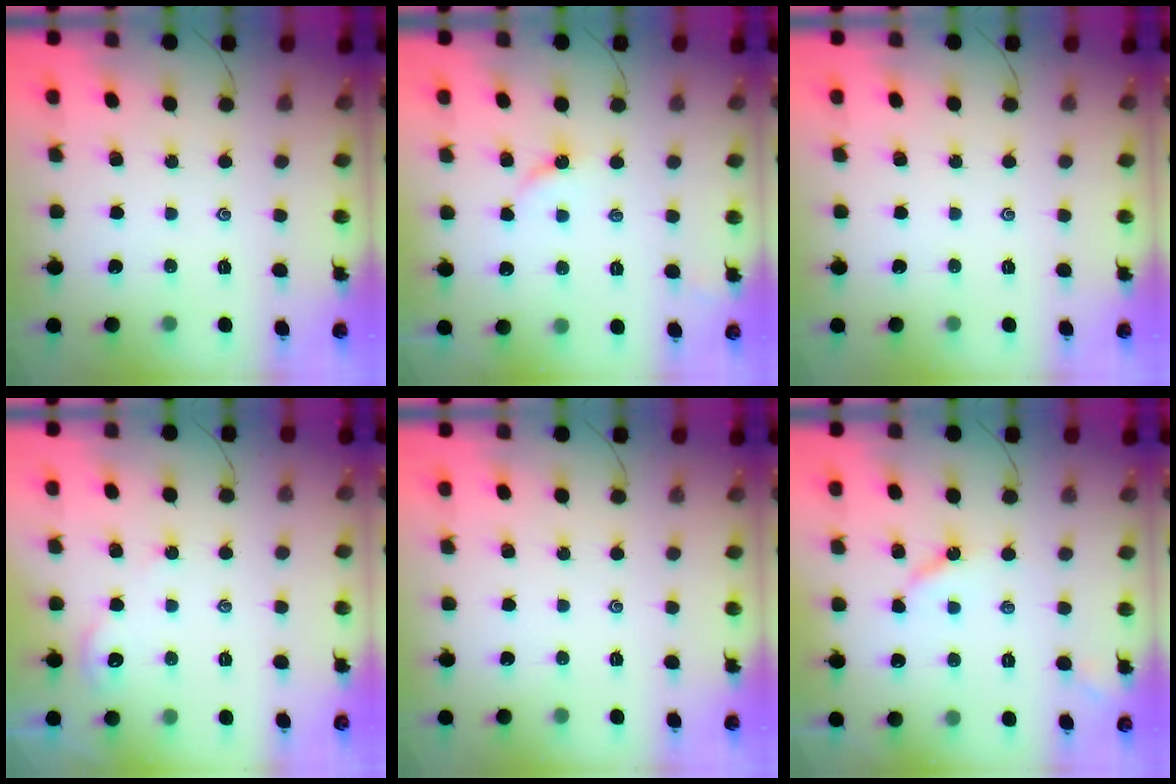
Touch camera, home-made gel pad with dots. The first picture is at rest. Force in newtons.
{"total": 3.0, "press": 3.0, "slide": 0.5}
{"total": 0.0}
{"total": 2.8, "press": 2.7, "slide": 0.4}
{"total": 0.0}
{"total": 4.8, "press": 4.8, "slide": 0.4}